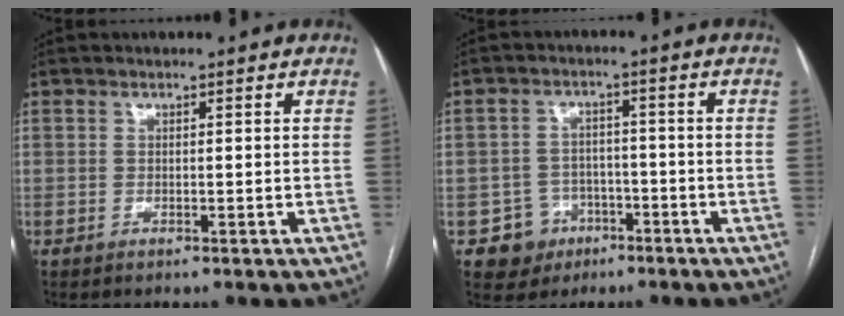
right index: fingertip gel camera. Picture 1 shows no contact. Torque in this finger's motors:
{"motor_torque": [-0.45, 0.24, -0.93, -0.21]}